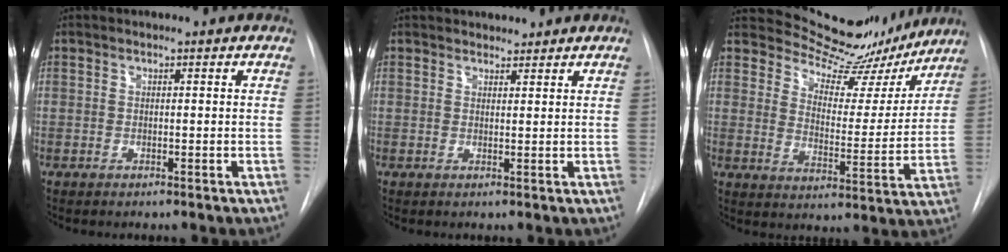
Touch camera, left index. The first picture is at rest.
{"total": 3.9, "force": [3.6, 1.2, 0.5], "torque": [-0.003, 0.015, 0.050]}
{"total": 15.0, "force": [14.2, 4.3, 2.4], "torque": [-0.022, -0.032, 0.181]}